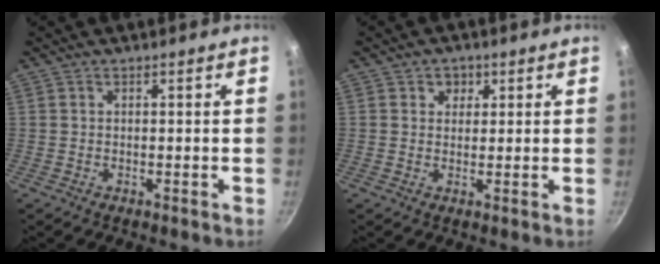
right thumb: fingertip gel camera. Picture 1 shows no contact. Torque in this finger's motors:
{"motor_torque": [-0.06, 0.24, 0.33, 0.17, -0.02]}